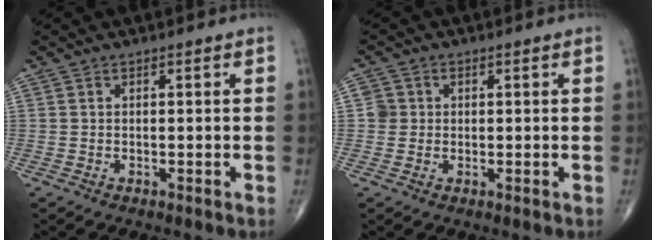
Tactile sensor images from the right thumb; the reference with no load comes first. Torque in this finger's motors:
{"motor_torque": [-0.18, -0.06, 0.31, 0.26, -0.02]}